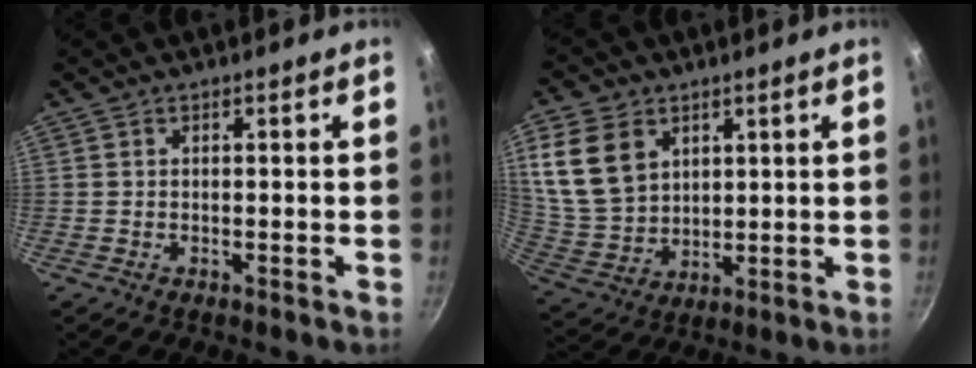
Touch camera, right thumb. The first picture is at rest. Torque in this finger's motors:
{"motor_torque": [-0.27, 0.63, 0.45, 0.06, 0.17]}